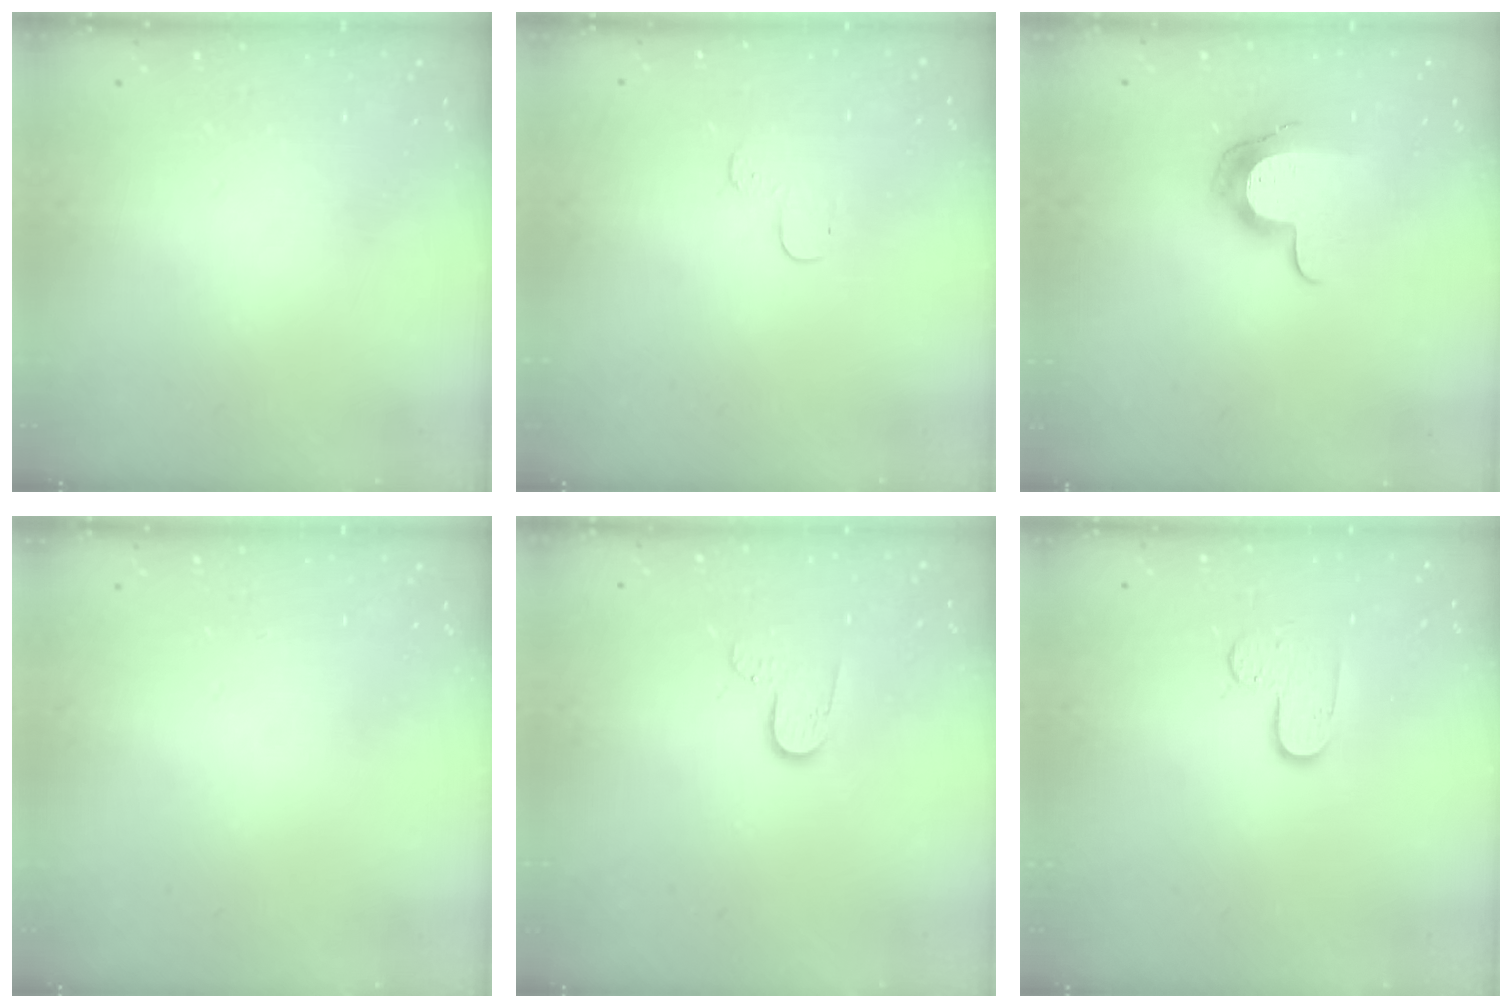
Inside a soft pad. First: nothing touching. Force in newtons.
{"total": 3.2, "press": 3.2, "slide": 0.3}
{"total": 11.3, "press": 11.2, "slide": 0.7}
{"total": 0.8, "press": 0.5, "slide": 0.6}
{"total": 6.4, "press": 6.4, "slide": 0.5}
{"total": 7.4, "press": 7.4, "slide": 0.7}